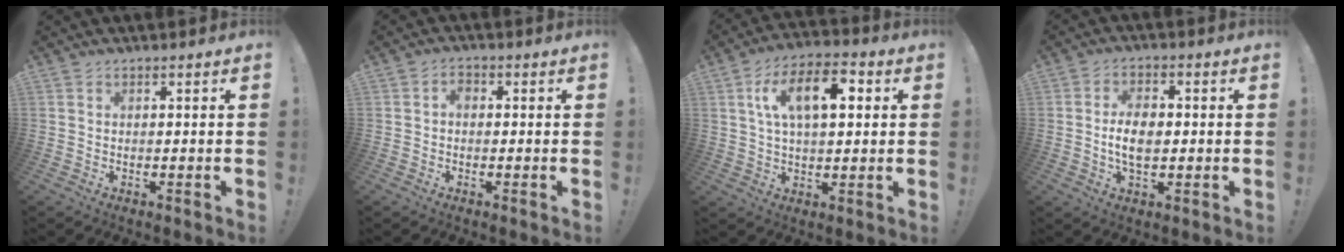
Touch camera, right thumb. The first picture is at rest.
{"total": 2.1, "force": [-0.6, 1.5, 1.4], "torque": [-0.030, 0.011, -0.012]}
{"total": 13.5, "force": [3.5, 6.7, 11.2], "torque": [-0.195, 0.014, 0.058]}
{"total": 7.8, "force": [-0.6, 4.5, 6.3], "torque": [-0.116, 0.002, -0.017]}